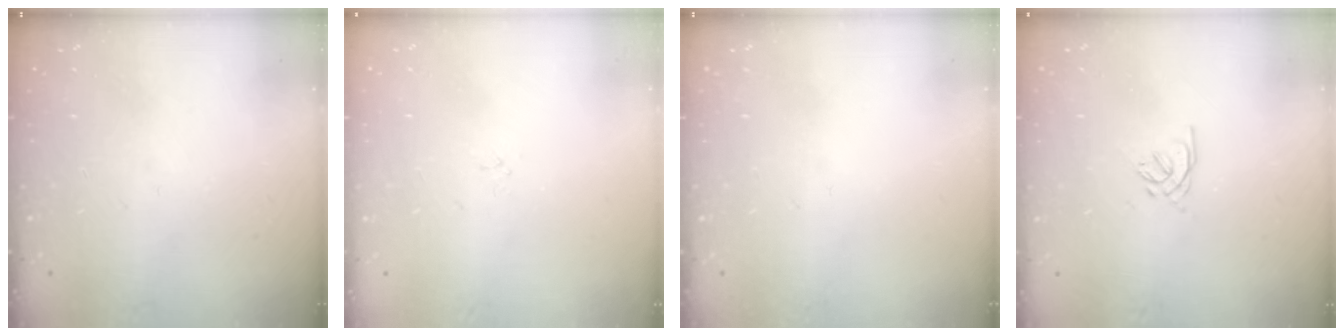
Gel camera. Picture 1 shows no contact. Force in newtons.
{"total": 1.7, "press": 1.6, "slide": 0.2}
{"total": 0.0}
{"total": 1.6, "press": 1.5, "slide": 0.6}